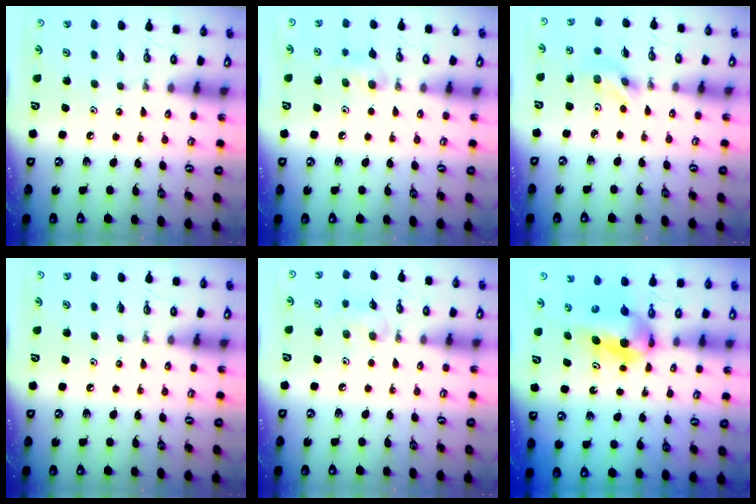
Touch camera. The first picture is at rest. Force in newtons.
{"total": 6.7, "press": 6.6, "slide": 1.5}
{"total": 4.0, "press": 4.0, "slide": 0.8}
{"total": 0.0}
{"total": 8.2, "press": 7.9, "slide": 2.3}
{"total": 5.8, "press": 4.9, "slide": 3.1}